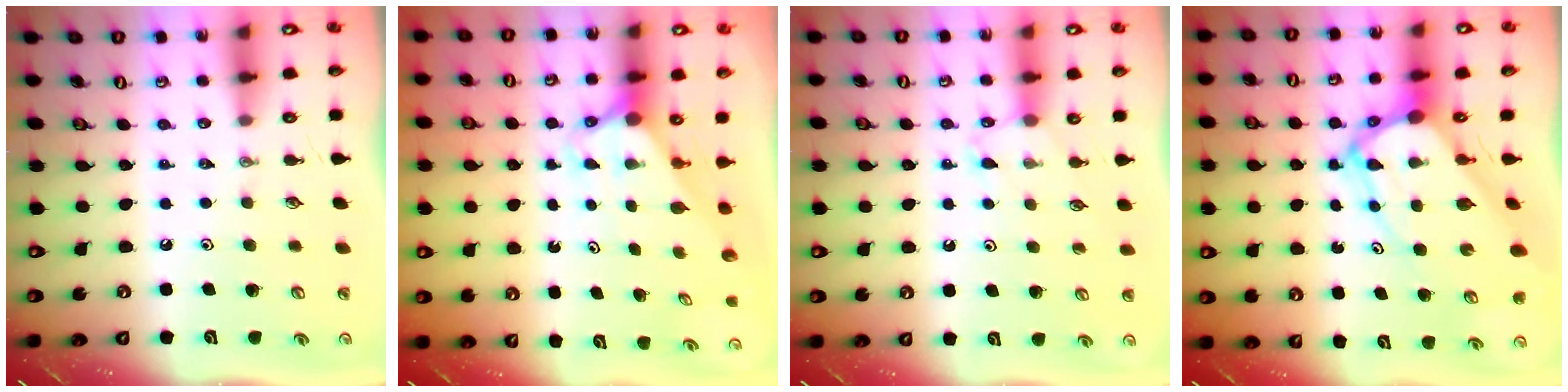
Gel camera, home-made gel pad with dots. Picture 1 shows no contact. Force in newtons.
{"total": 2.9, "press": 2.9, "slide": 0.0}
{"total": 6.0, "press": 5.9, "slide": 0.6}
{"total": 10.3, "press": 10.2, "slide": 1.0}